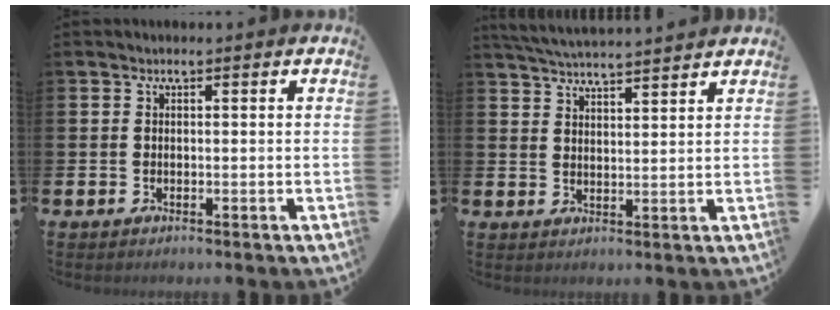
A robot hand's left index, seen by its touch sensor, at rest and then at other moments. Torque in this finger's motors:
{"motor_torque": [0.59, -1.01, 0.21, 0.11]}